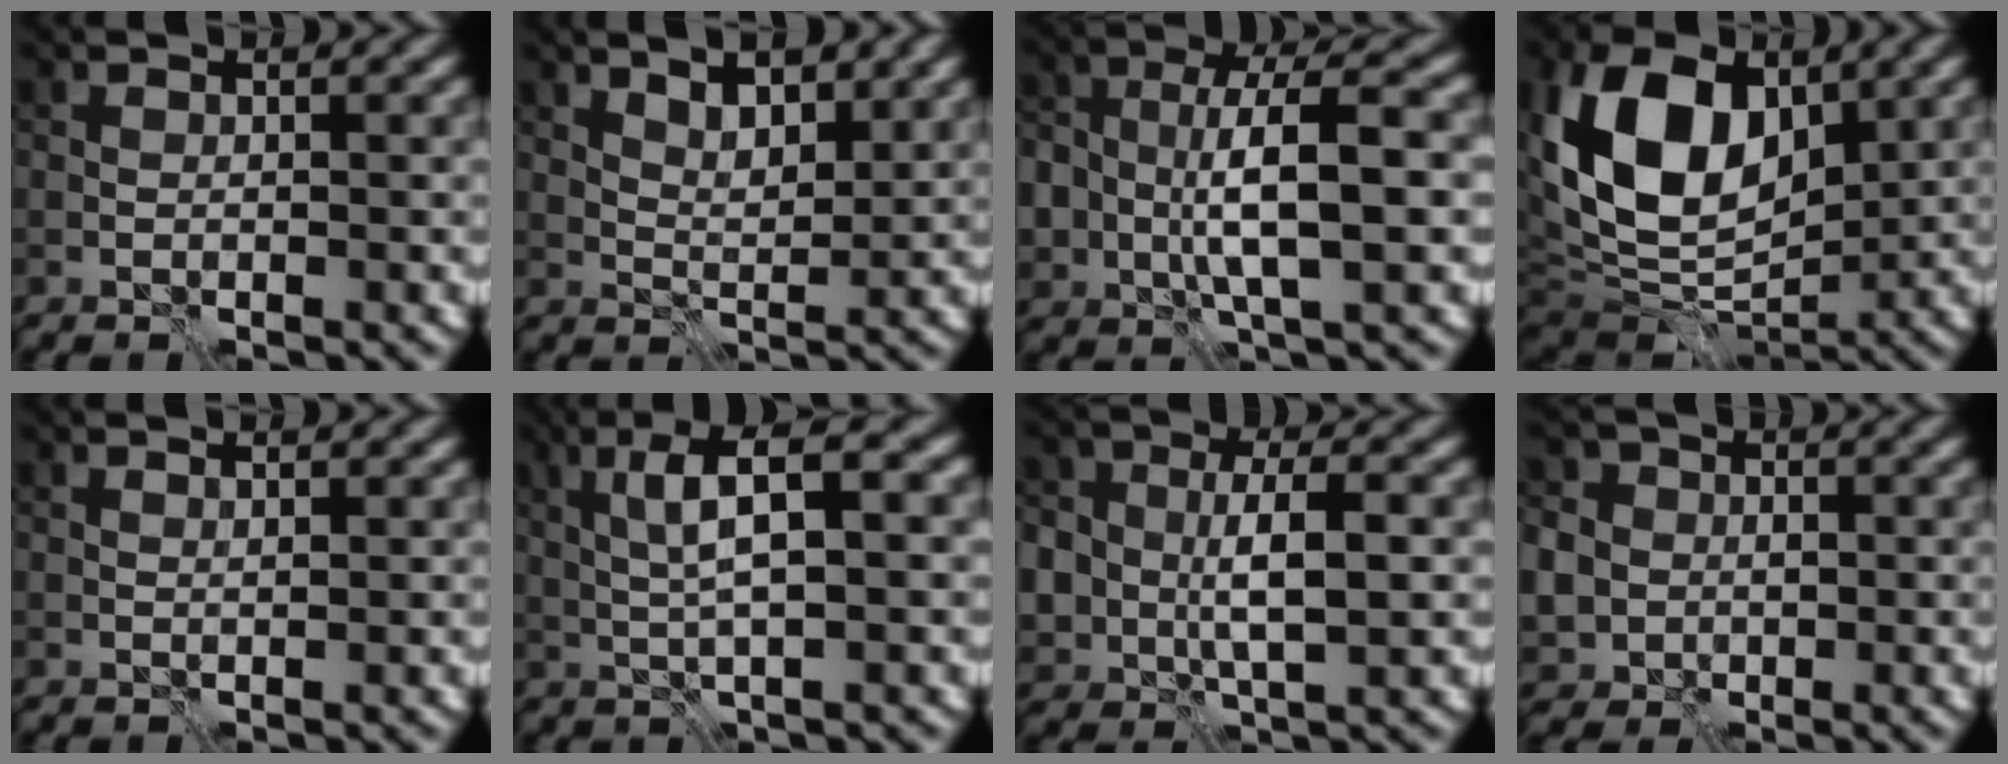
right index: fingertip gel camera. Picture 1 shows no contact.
{"total": 3.7, "force": [2.5, 1.3, 2.3], "torque": [-0.030, 0.001, 0.043]}
{"total": 7.3, "force": [-0.4, 3.6, 6.4], "torque": [-0.121, 0.009, -0.009]}
{"total": 12.2, "force": [3.0, 7.9, 8.8], "torque": [-0.183, 0.003, 0.050]}
{"total": 0.7, "force": [0.6, 0.0, 0.3], "torque": [-0.007, 0.001, 0.009]}
{"total": 5.5, "force": [1.3, 1.0, 5.3], "torque": [-0.101, 0.013, 0.023]}
{"total": 6.1, "force": [0.1, 4.1, 4.6], "torque": [-0.092, -0.009, 0.005]}
{"total": 8.4, "force": [-0.8, 8.0, 2.5], "torque": [-0.063, -0.002, -0.051]}